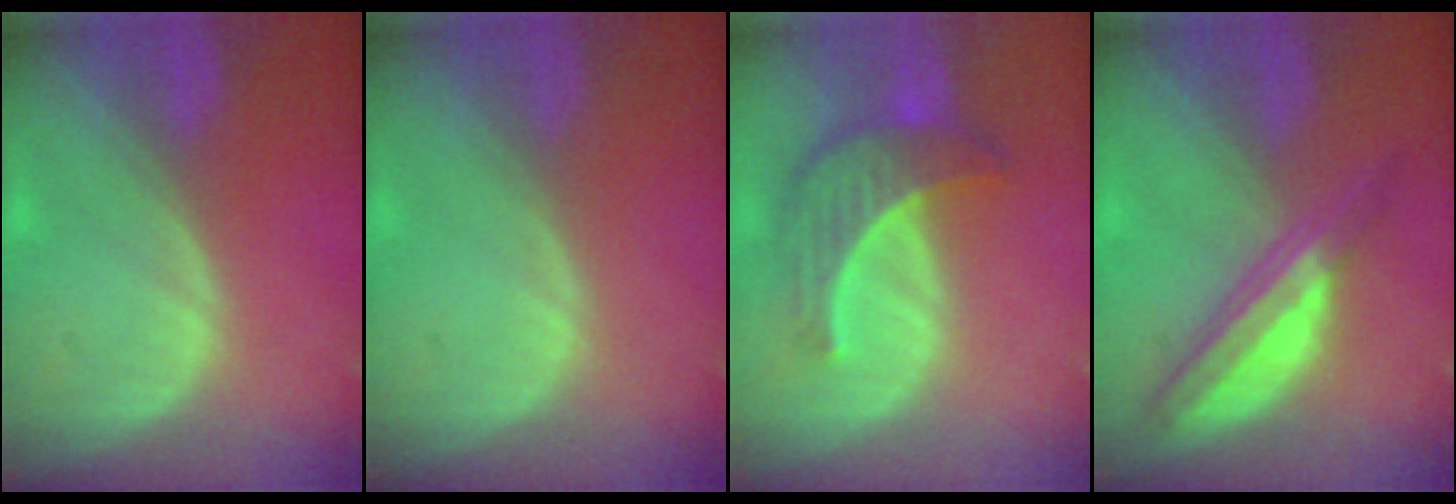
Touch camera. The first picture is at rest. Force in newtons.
{"total": 0.0}
{"total": 7.1, "press": 6.8, "slide": 2.2}
{"total": 6.8, "press": 5.8, "slide": 3.4}